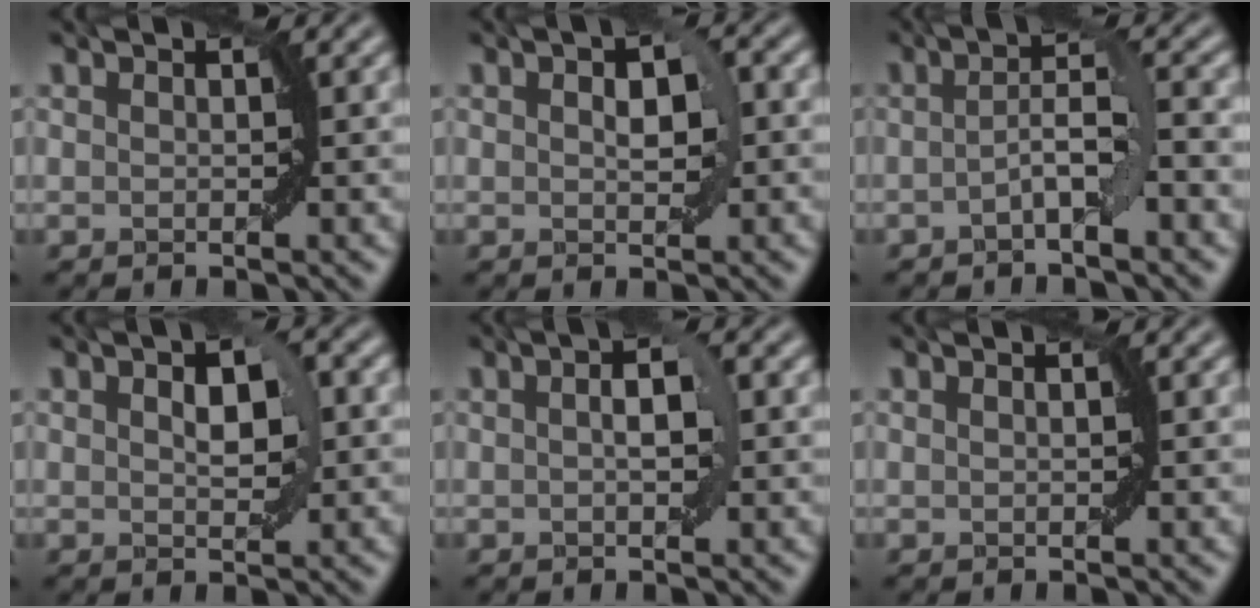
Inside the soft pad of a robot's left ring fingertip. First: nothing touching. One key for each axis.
{"total": 2.9, "fx": 0.4, "fy": 1.5, "fz": 2.5, "tx": -0.036, "ty": 0.005, "tz": 0.007}
{"total": 3.1, "fx": -1.0, "fy": 0.3, "fz": 2.9, "tx": -0.051, "ty": 0.013, "tz": -0.024}
{"total": 3.4, "fx": 0.7, "fy": 1.7, "fz": 2.9, "tx": -0.043, "ty": 0.005, "tz": 0.013}
{"total": 2.5, "fx": 0.3, "fy": 0.8, "fz": 2.3, "tx": -0.035, "ty": 0.006, "tz": 0.002}
{"total": 0.0}